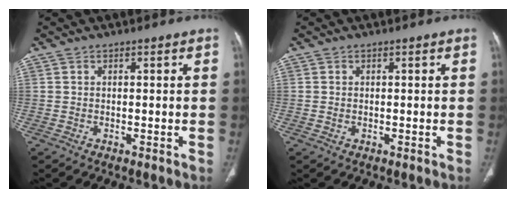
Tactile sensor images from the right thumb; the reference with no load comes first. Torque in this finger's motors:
{"motor_torque": [-0.23, 0.16, 0.11, 0.29, -0.03]}